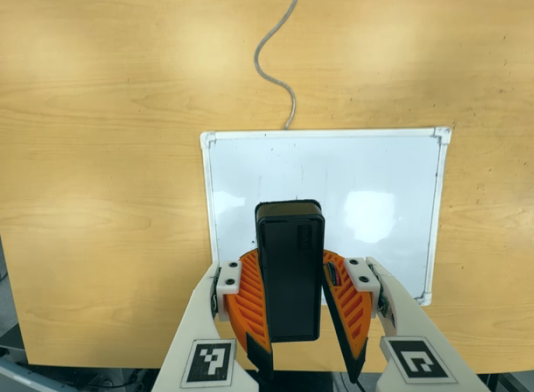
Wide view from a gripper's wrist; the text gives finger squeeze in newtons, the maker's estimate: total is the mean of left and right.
{"total": 9.6, "left": 9.8, "right": 9.3}